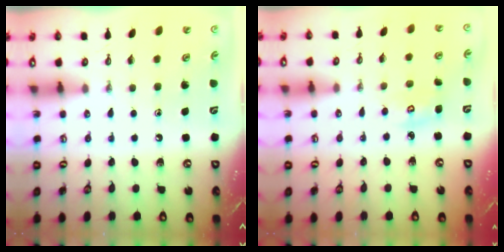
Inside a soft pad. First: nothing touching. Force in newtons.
{"total": 4.0, "press": 3.9, "slide": 0.3}